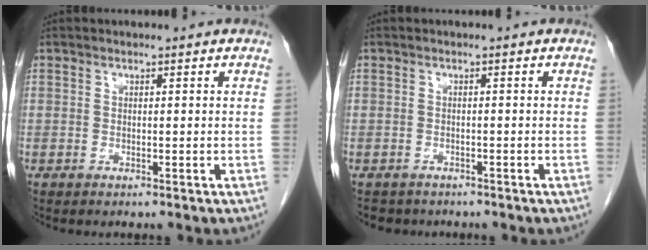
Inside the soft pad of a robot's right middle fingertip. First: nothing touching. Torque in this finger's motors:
{"motor_torque": [0.02, -0.01, -0.03, 0.00]}